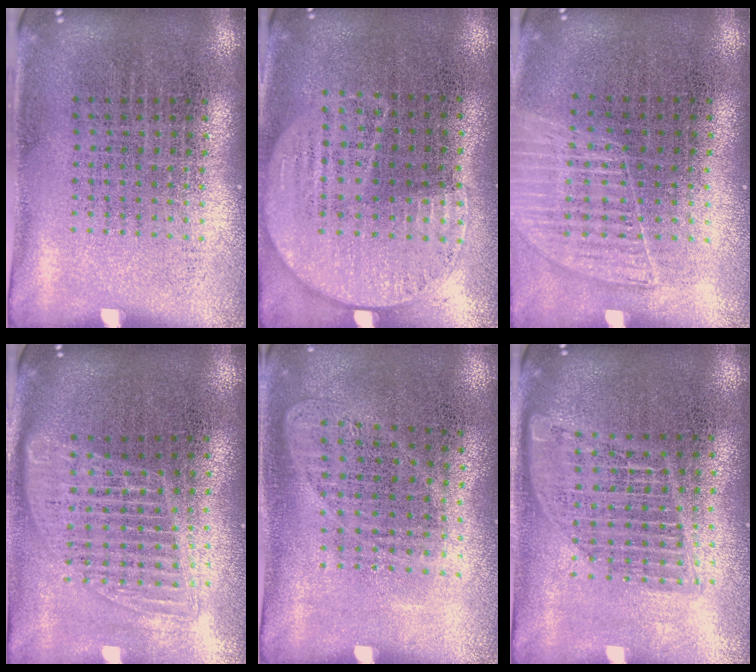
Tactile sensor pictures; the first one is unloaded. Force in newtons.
{"total": 1.2, "press": 1.0, "slide": 0.6}
{"total": 1.2, "press": 1.2, "slide": 0.2}
{"total": 1.5, "press": 1.3, "slide": 0.7}
{"total": 0.9, "press": 0.9, "slide": 0.3}
{"total": 1.5, "press": 1.4, "slide": 0.7}